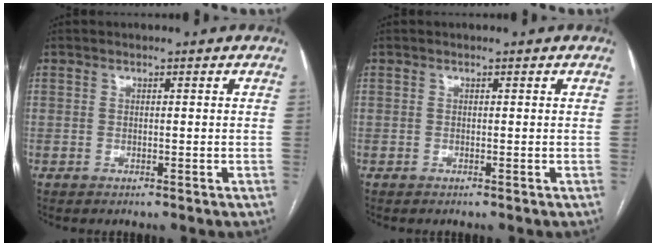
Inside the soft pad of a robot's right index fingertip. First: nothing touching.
{"total": 0.0}